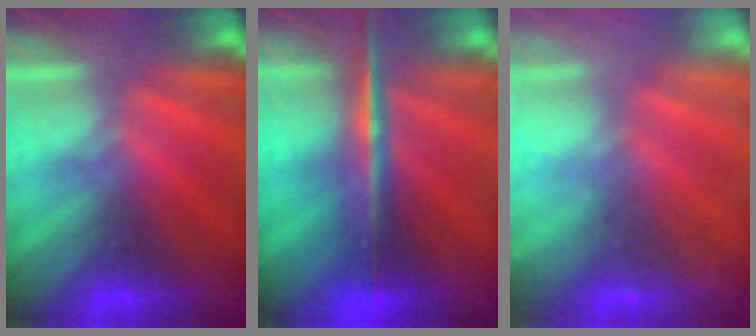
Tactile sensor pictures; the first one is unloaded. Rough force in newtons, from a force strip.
{"total": 5.7}
{"total": 2.4}